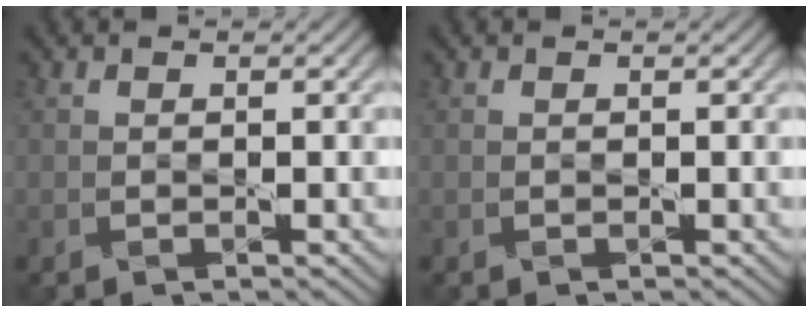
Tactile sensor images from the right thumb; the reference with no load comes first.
{"total": 0.0}